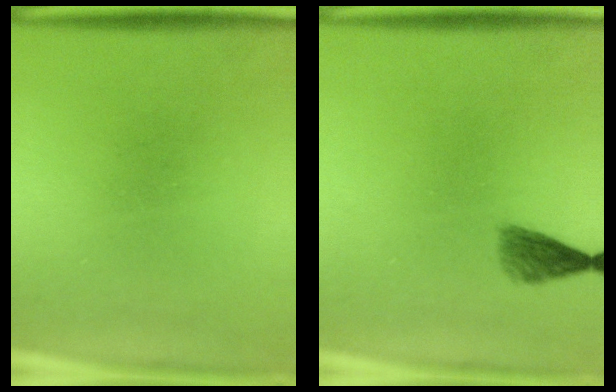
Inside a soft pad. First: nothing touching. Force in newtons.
{"total": 2.2}